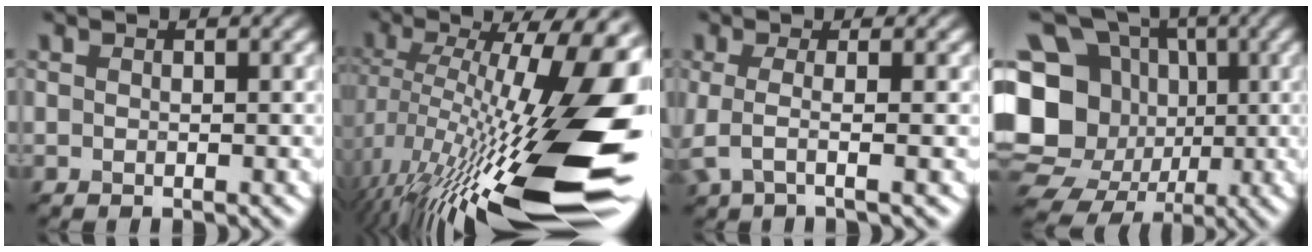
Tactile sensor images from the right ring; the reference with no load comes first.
{"total": 17.8, "force": [-2.4, 5.3, 16.9], "torque": [-0.280, -0.006, -0.047]}
{"total": 3.0, "force": [-0.3, 0.8, 2.9], "torque": [-0.057, -0.007, -0.013]}
{"total": 16.8, "force": [-1.4, 15.0, 7.2], "torque": [-0.175, 0.012, -0.051]}